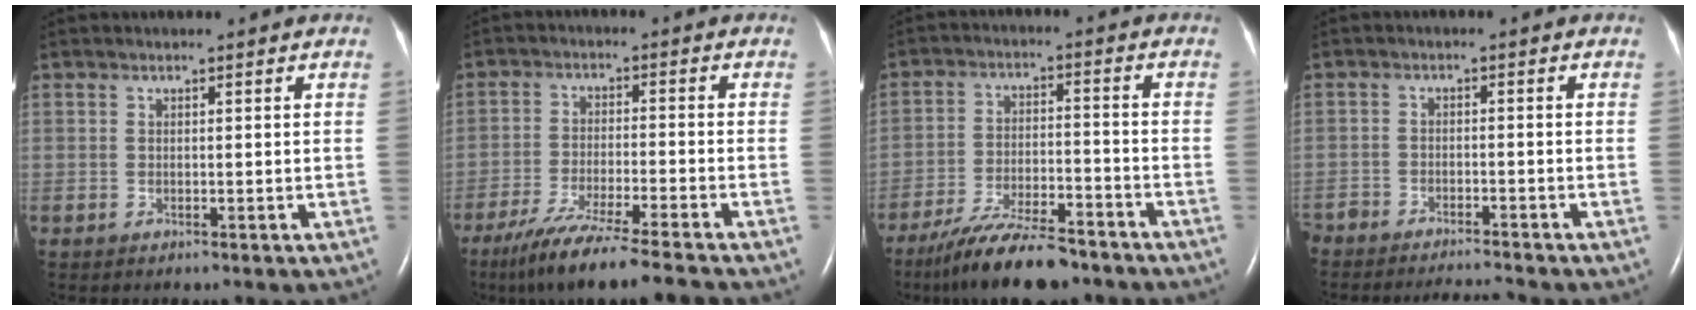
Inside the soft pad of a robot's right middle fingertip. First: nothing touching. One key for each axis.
{"total": 11.6, "fx": -9.8, "fy": -1.1, "fz": 6.3, "tx": -0.098, "ty": -0.038, "tz": -0.162}
{"total": 12.7, "fx": -10.6, "fy": 2.4, "fz": 6.7, "tx": -0.117, "ty": -0.016, "tz": -0.177}
{"total": 6.6, "fx": -6.5, "fy": 0.4, "fz": 1.3, "tx": -0.017, "ty": -0.006, "tz": -0.105}